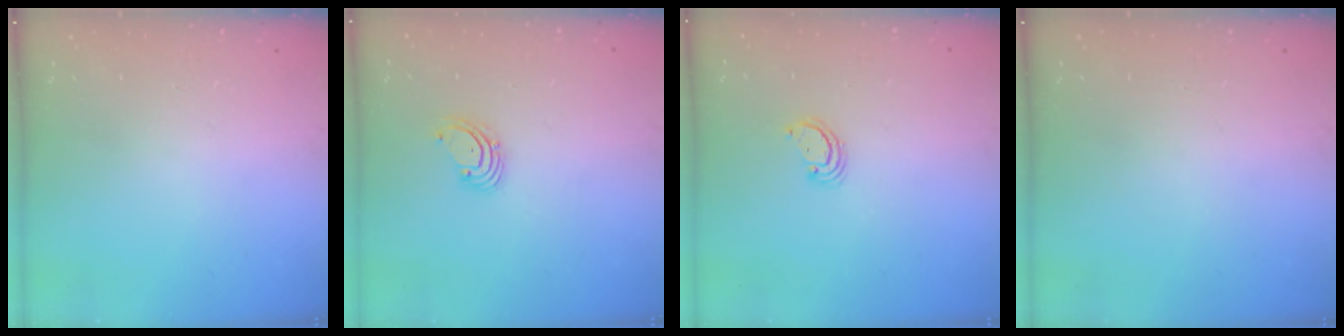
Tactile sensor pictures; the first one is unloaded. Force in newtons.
{"total": 1.8, "press": 1.8, "slide": 0.2}
{"total": 2.3, "press": 2.3, "slide": 0.2}
{"total": 0.0}